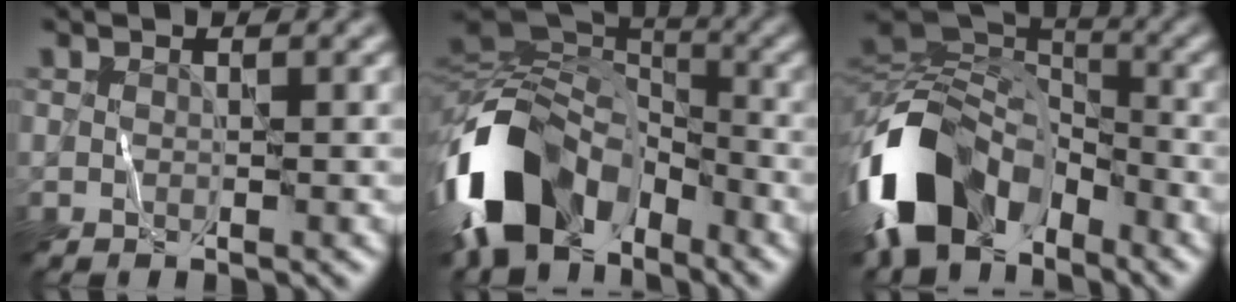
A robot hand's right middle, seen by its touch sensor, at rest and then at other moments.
{"total": 14.9, "force": [-6.8, 9.7, 9.0], "torque": [-0.204, -0.005, -0.135]}
{"total": 14.1, "force": [-6.8, 9.0, 8.4], "torque": [-0.193, -0.002, -0.135]}